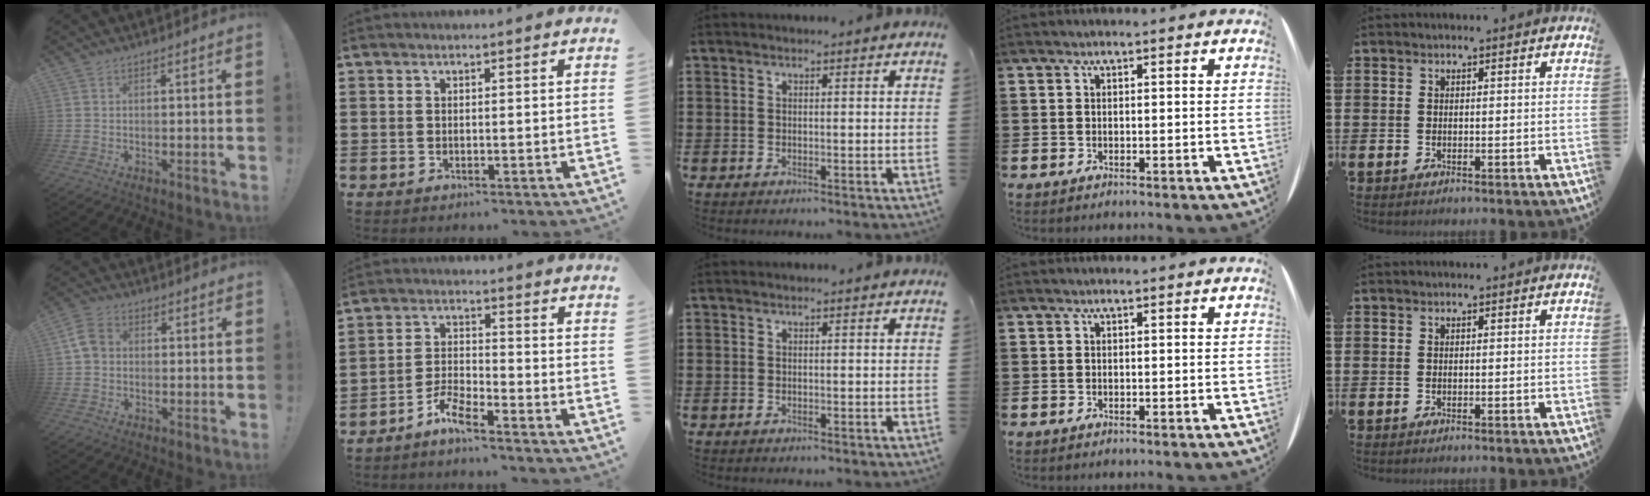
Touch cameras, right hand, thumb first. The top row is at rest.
{"thumb": {"total": 5.8, "force": [0.3, 4.6, 3.6], "torque": [-0.064, 0.016, 0.010]}, "index": {"total": 4.1, "force": [-3.5, 0.6, 1.9], "torque": [-0.051, 0.003, -0.073]}}